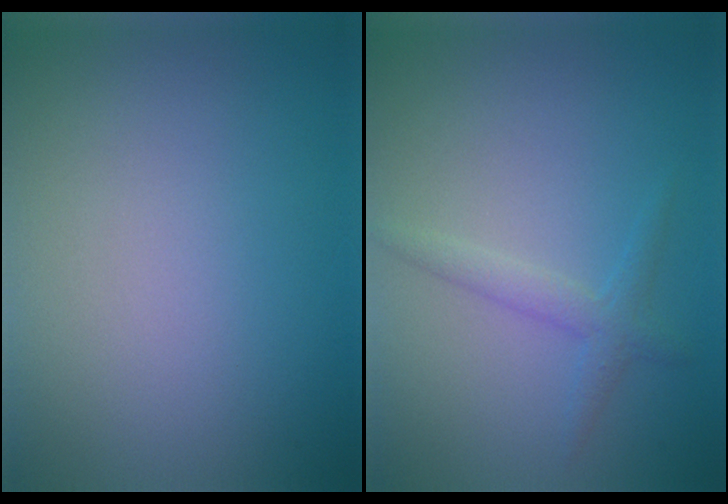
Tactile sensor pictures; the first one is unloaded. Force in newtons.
{"total": 1.8, "press": 1.8, "slide": 0.0}